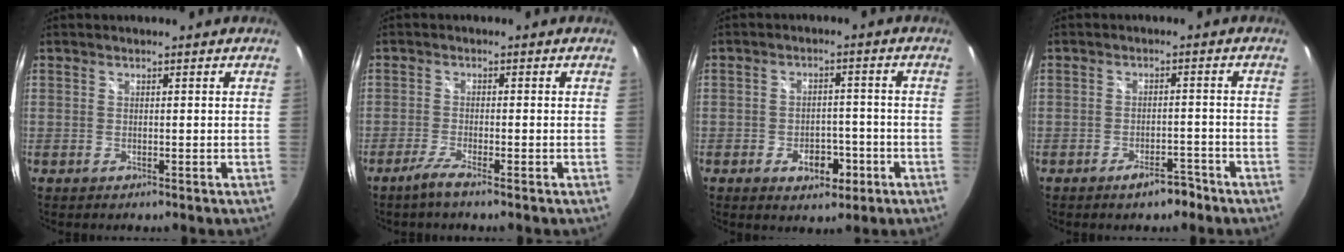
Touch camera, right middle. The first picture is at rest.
{"total": 3.2, "force": [-2.3, -0.2, 2.1], "torque": [-0.056, -0.007, -0.049]}
{"total": 6.1, "force": [-2.9, 3.8, 3.8], "torque": [-0.065, 0.003, -0.034]}
{"total": 4.0, "force": [-3.1, 1.6, 2.1], "torque": [-0.038, 0.006, -0.040]}